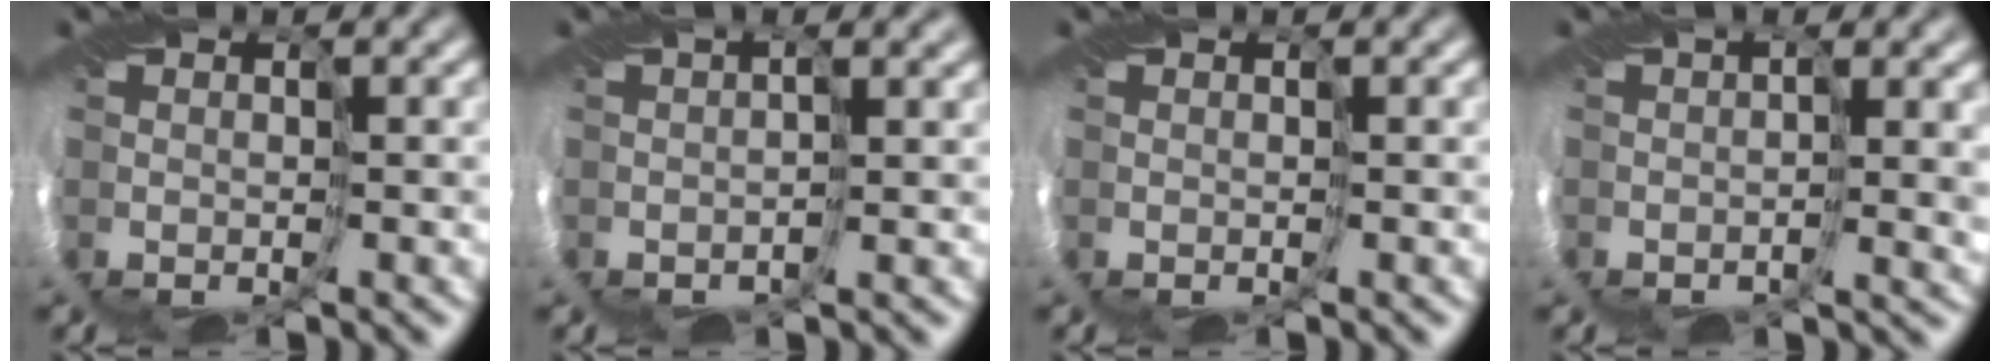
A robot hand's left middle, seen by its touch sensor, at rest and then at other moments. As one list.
[{"total": 3.0, "force": [1.6, 1.4, 2.1], "torque": [-0.039, 0.021, 0.020]}, {"total": 0.0}, {"total": 5.2, "force": [1.3, 2.6, 4.3], "torque": [-0.069, 0.009, 0.030]}]